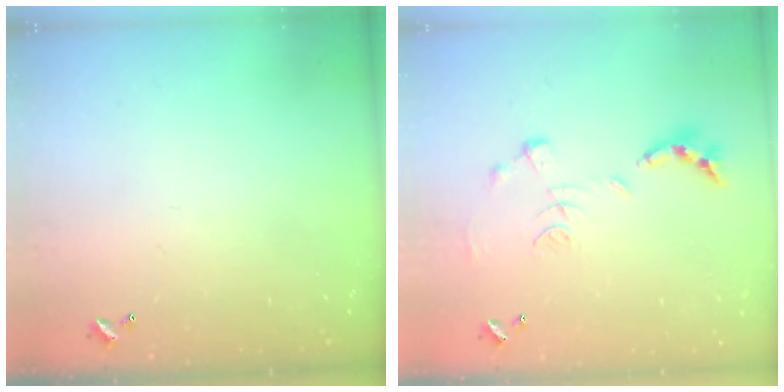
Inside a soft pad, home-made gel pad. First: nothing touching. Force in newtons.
{"total": 1.1, "press": 1.0, "slide": 0.4}